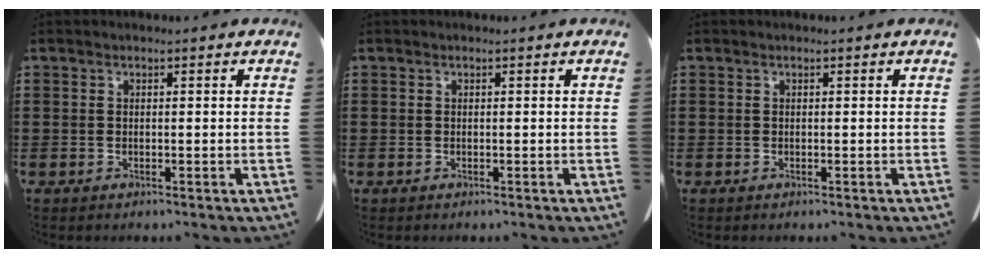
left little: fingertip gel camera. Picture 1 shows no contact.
{"total": 0.0}
{"total": 0.0}